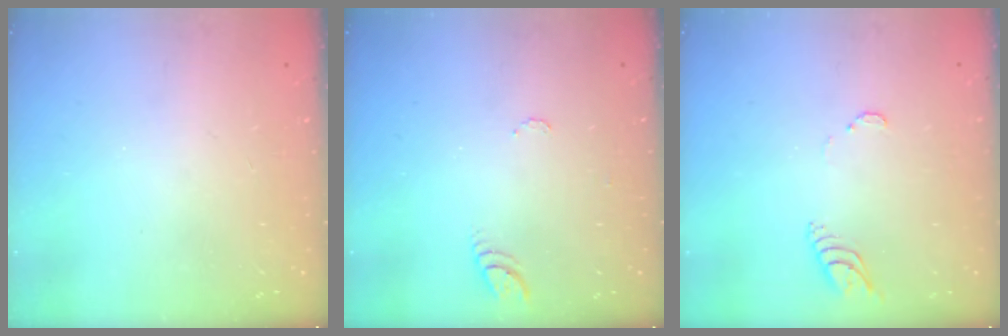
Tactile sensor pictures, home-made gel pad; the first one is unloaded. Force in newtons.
{"total": 4.4, "press": 4.4, "slide": 0.5}
{"total": 3.9, "press": 3.9, "slide": 0.4}